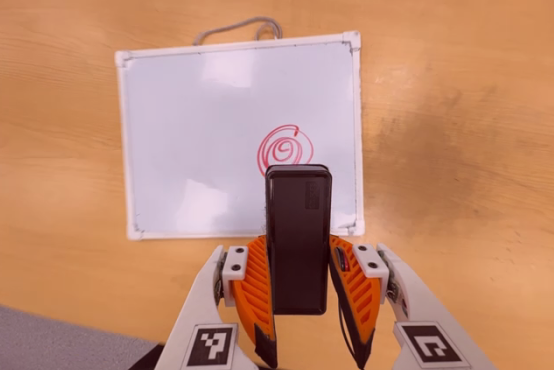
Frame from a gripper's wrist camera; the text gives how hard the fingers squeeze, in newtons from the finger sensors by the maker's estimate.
{"total": 3.3, "left": 1.8, "right": 4.7}